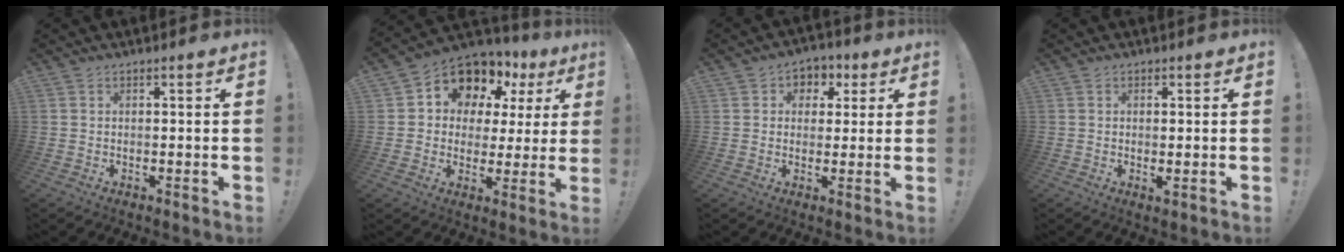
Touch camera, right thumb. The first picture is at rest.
{"total": 10.9, "force": [7.0, 7.1, 4.3], "torque": [-0.068, -0.061, 0.128]}
{"total": 5.2, "force": [0.5, 5.0, 1.4], "torque": [-0.008, 0.003, 0.011]}
{"total": 1.5, "force": [0.1, 0.3, 1.5], "torque": [-0.023, -0.002, 0.002]}